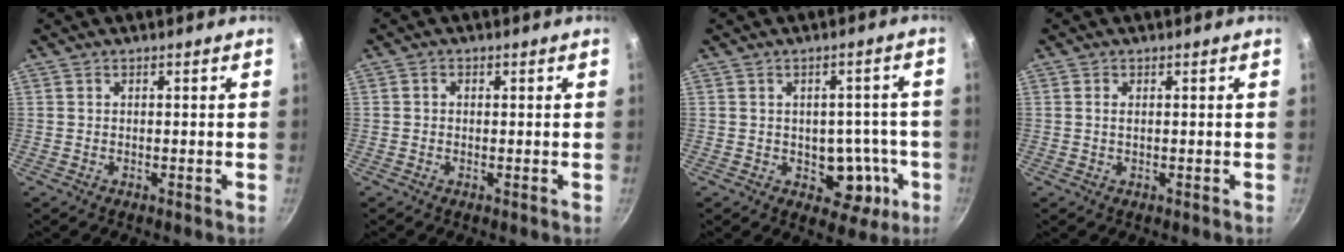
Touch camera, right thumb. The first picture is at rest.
{"total": 1.0, "force": [0.0, 0.9, 0.5], "torque": [-0.007, 0.005, 0.000]}
{"total": 8.3, "force": [-2.2, 6.1, 5.1], "torque": [-0.016, 0.024, -0.019]}
{"total": 1.1, "force": [0.2, 0.6, 0.9], "torque": [-0.018, 0.001, 0.002]}